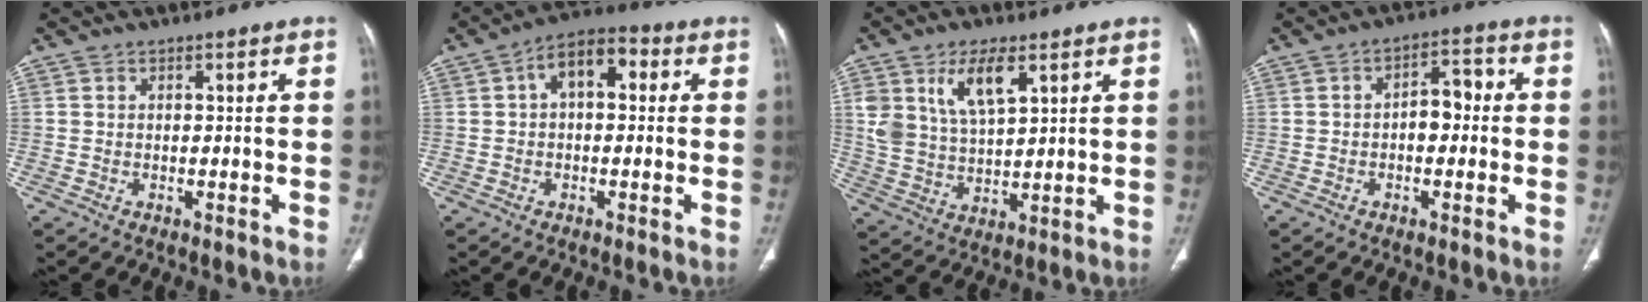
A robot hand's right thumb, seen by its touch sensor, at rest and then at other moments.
{"total": 8.0, "force": [1.5, 4.7, 6.3], "torque": [-0.080, 0.028, 0.014]}
{"total": 10.4, "force": [5.1, 4.9, 7.6], "torque": [-0.135, -0.019, 0.107]}
{"total": 5.5, "force": [-0.4, 3.3, 4.4], "torque": [-0.047, 0.023, -0.014]}